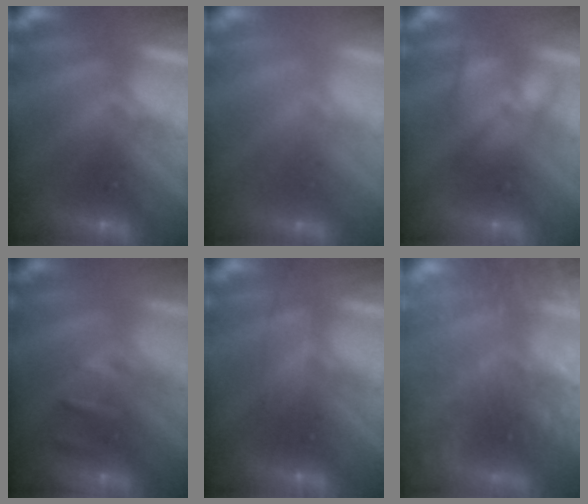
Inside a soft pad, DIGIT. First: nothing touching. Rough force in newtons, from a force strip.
{"total": 2.3}
{"total": 2.3}
{"total": 2.4}
{"total": 2.5}
{"total": 7.3}